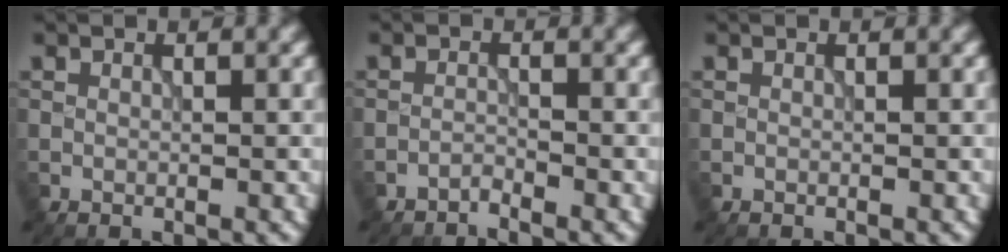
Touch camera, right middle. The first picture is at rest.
{"total": 1.1, "force": [-1.1, 0.0, 0.2], "torque": [0.001, 0.004, -0.025]}
{"total": 0.0}